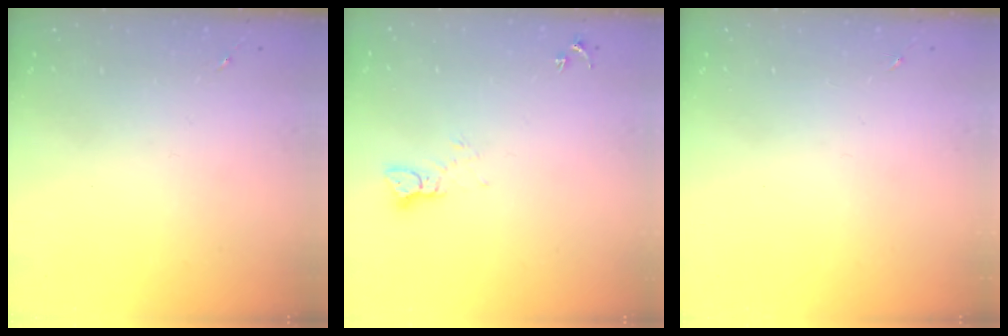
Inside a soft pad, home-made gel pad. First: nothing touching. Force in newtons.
{"total": 3.7, "press": 3.7, "slide": 0.3}
{"total": 0.0}